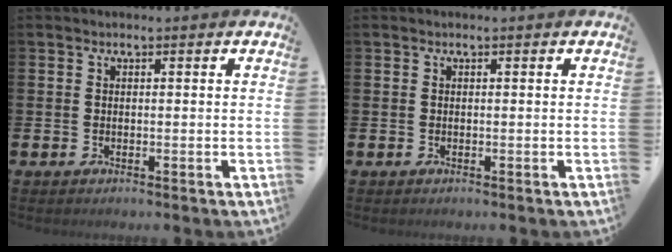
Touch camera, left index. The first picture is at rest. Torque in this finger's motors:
{"motor_torque": [0.00, 0.00, 0.00, 0.01]}